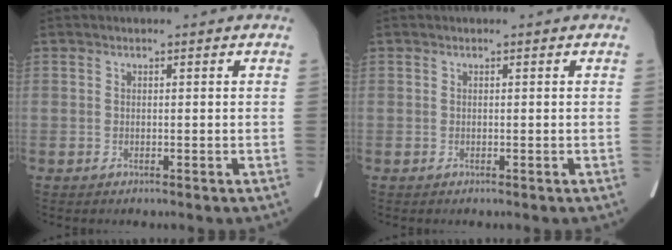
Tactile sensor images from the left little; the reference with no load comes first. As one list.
[{"total": 0.0}]